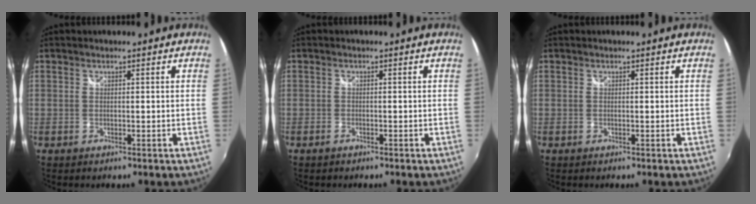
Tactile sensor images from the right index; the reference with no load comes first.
{"total": 1.0, "force": [-0.8, 0.5, 0.2], "torque": [-0.006, -0.002, -0.016]}
{"total": 0.0}